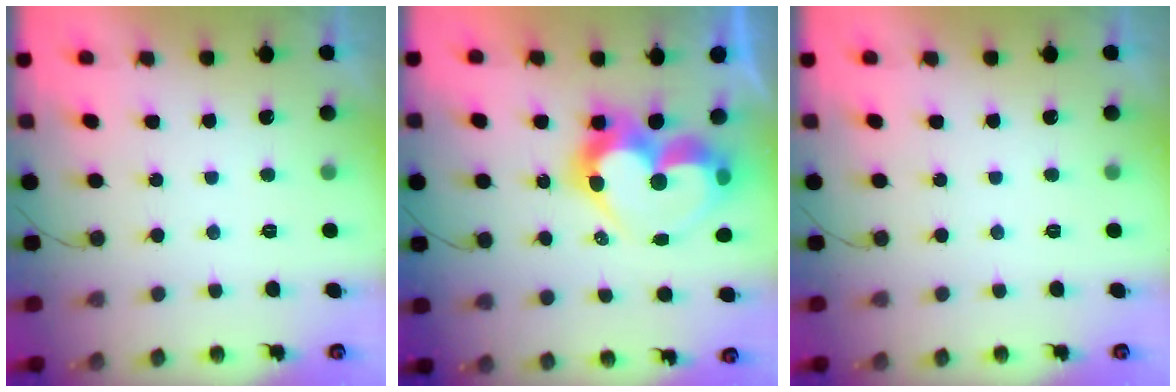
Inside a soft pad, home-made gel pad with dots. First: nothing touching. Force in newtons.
{"total": 16.2, "press": 16.2, "slide": 1.3}
{"total": 0.0}